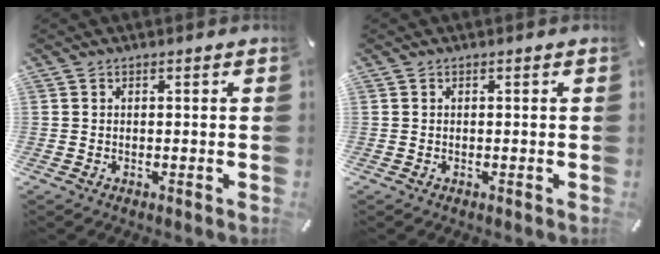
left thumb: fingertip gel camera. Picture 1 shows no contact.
{"total": 0.0}